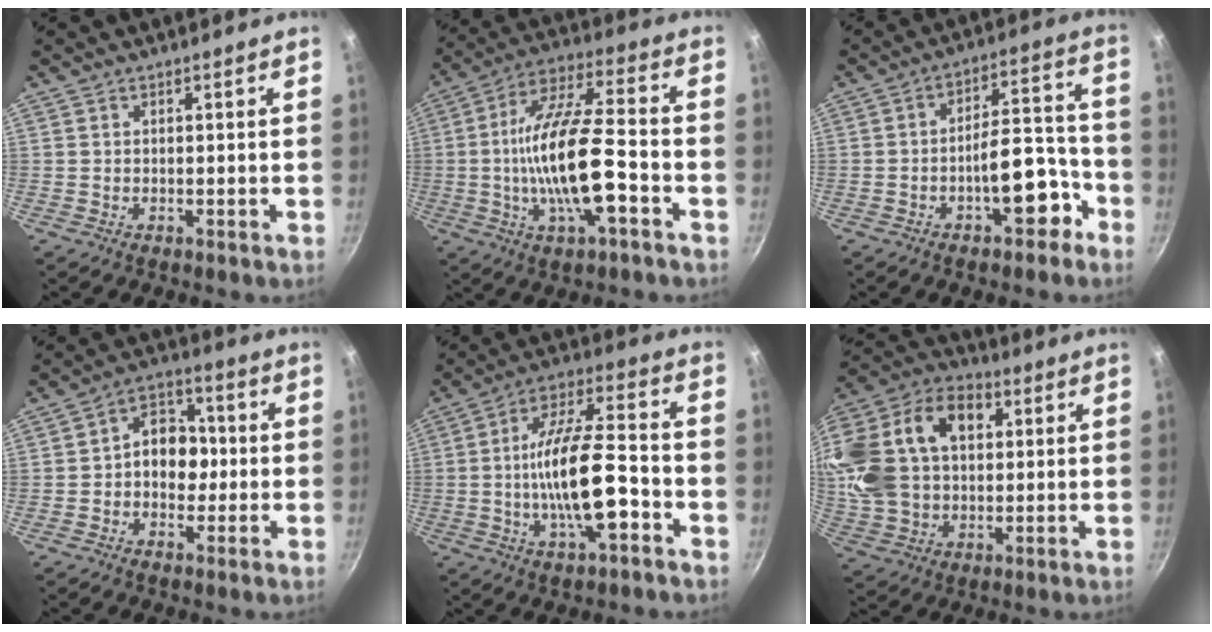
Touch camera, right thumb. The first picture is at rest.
{"total": 18.0, "force": [-4.2, 5.8, 16.6], "torque": [-0.302, 0.032, -0.083]}
{"total": 11.3, "force": [-5.3, 5.0, 8.7], "torque": [-0.085, 0.073, -0.068]}
{"total": 9.3, "force": [-0.5, 7.1, 5.9], "torque": [-0.039, 0.026, -0.021]}
{"total": 16.3, "force": [-4.4, 5.7, 14.7], "torque": [-0.246, 0.037, -0.081]}
{"total": 25.0, "force": [6.1, 17.2, 17.0], "torque": [-0.340, 0.027, 0.106]}